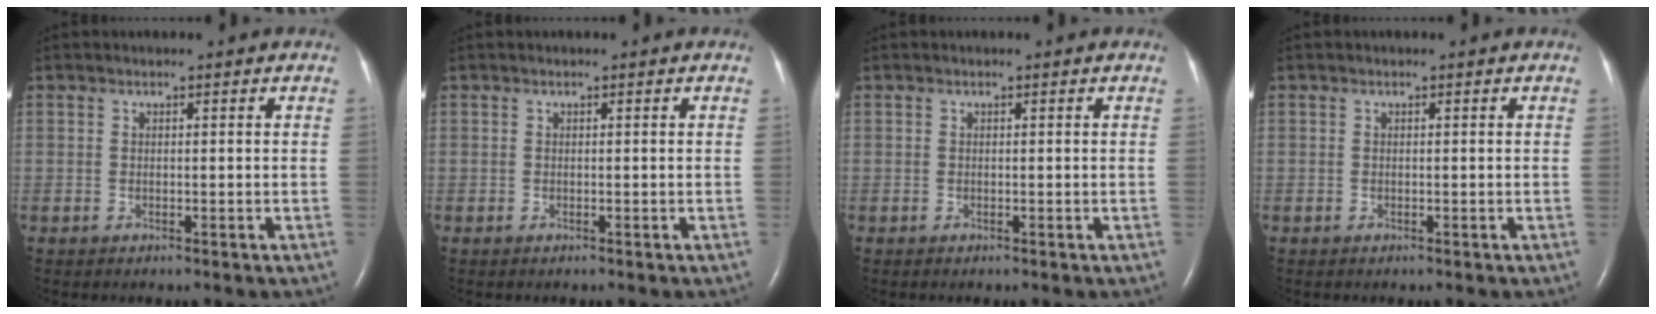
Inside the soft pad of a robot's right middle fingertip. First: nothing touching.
{"total": 0.0}
{"total": 0.0}
{"total": 0.0}